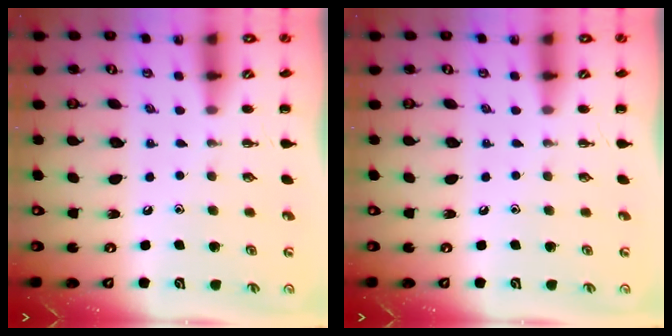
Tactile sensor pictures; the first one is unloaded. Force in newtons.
{"total": 0.0}